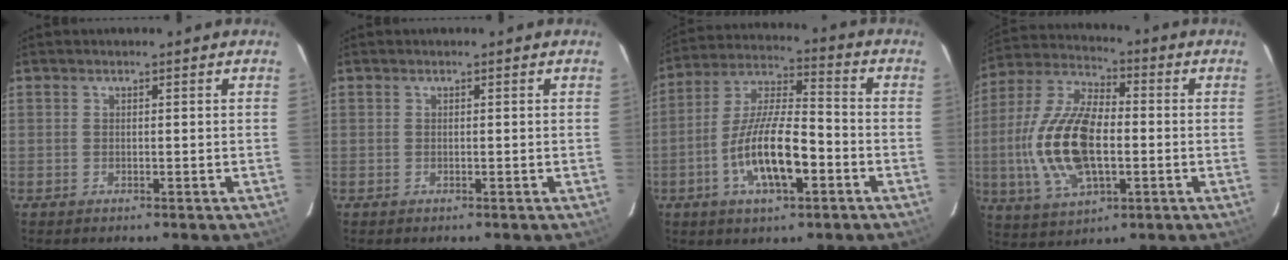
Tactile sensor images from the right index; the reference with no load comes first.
{"total": 0.0}
{"total": 14.0, "force": [-5.1, 4.4, 12.3], "torque": [-0.245, 0.000, -0.091]}
{"total": 18.0, "force": [-2.2, 8.8, 15.6], "torque": [-0.328, 0.005, -0.039]}